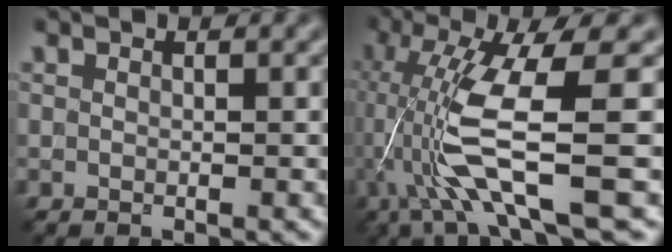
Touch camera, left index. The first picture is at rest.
{"total": 8.8, "force": [-1.7, 1.4, 8.5], "torque": [-0.173, -0.005, -0.028]}